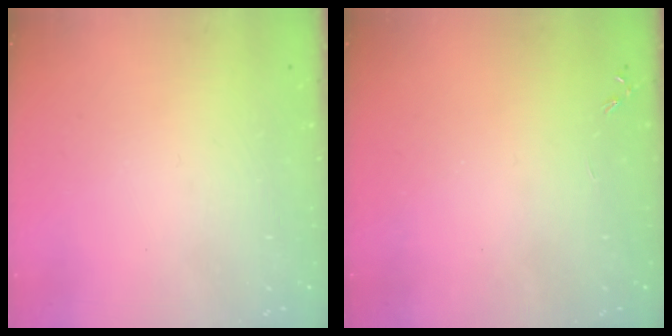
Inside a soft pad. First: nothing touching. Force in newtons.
{"total": 0.0}